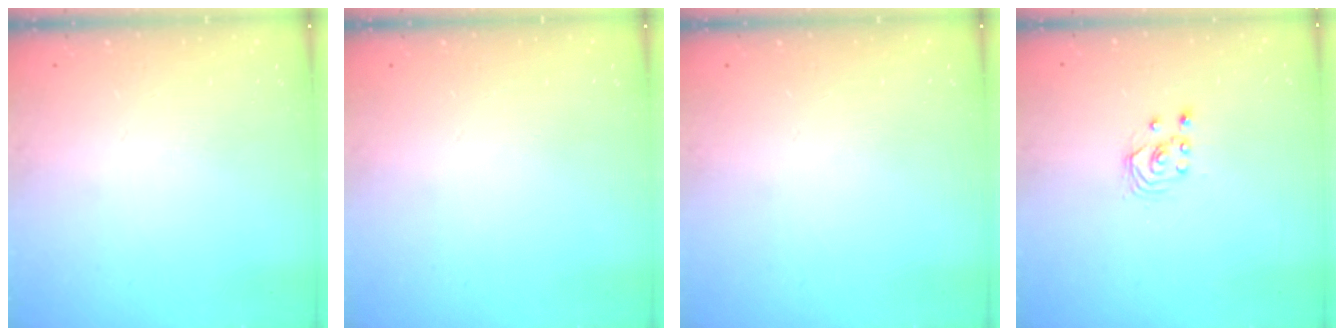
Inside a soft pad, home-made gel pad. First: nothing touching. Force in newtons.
{"total": 0.0}
{"total": 0.0}
{"total": 1.7, "press": 1.7, "slide": 0.2}